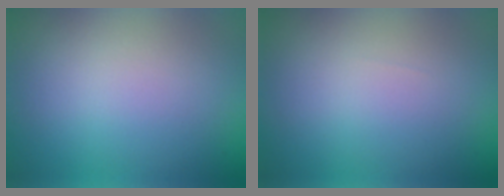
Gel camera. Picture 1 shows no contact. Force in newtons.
{"total": 0.0}